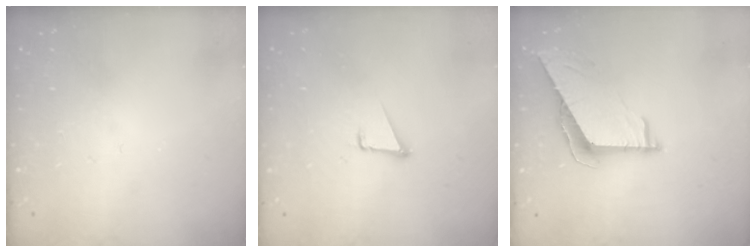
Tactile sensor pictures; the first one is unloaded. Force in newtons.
{"total": 1.7, "press": 1.7, "slide": 0.1}
{"total": 7.2, "press": 7.2, "slide": 0.5}